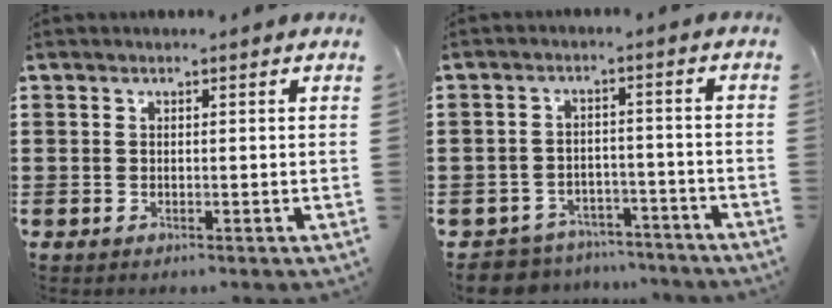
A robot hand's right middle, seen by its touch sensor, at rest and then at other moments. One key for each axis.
{"total": 5.1, "fx": -5.0, "fy": 1.0, "fz": -0.2, "tx": -0.007, "ty": 0.011, "tz": -0.104}